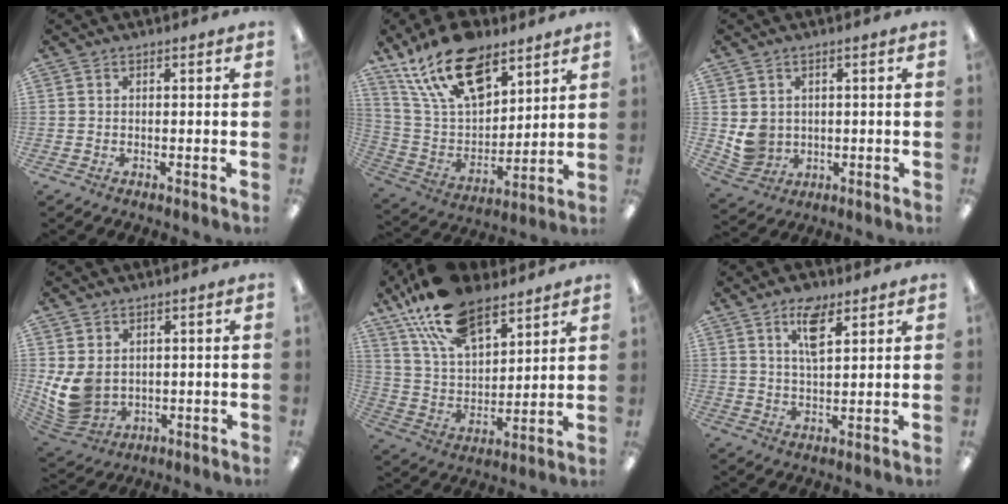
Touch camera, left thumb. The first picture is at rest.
{"total": 20.1, "force": [12.9, 10.2, 11.6], "torque": [-0.215, -0.062, 0.234]}
{"total": 5.3, "force": [1.5, 4.8, 1.5], "torque": [-0.031, -0.003, 0.033]}
{"total": 8.9, "force": [1.2, 6.8, 5.6], "torque": [-0.133, -0.009, 0.027]}
{"total": 19.6, "force": [13.7, 9.3, 10.5], "torque": [-0.205, -0.060, 0.249]}
{"total": 7.8, "force": [4.7, 3.2, 5.3], "torque": [-0.084, -0.015, 0.078]}